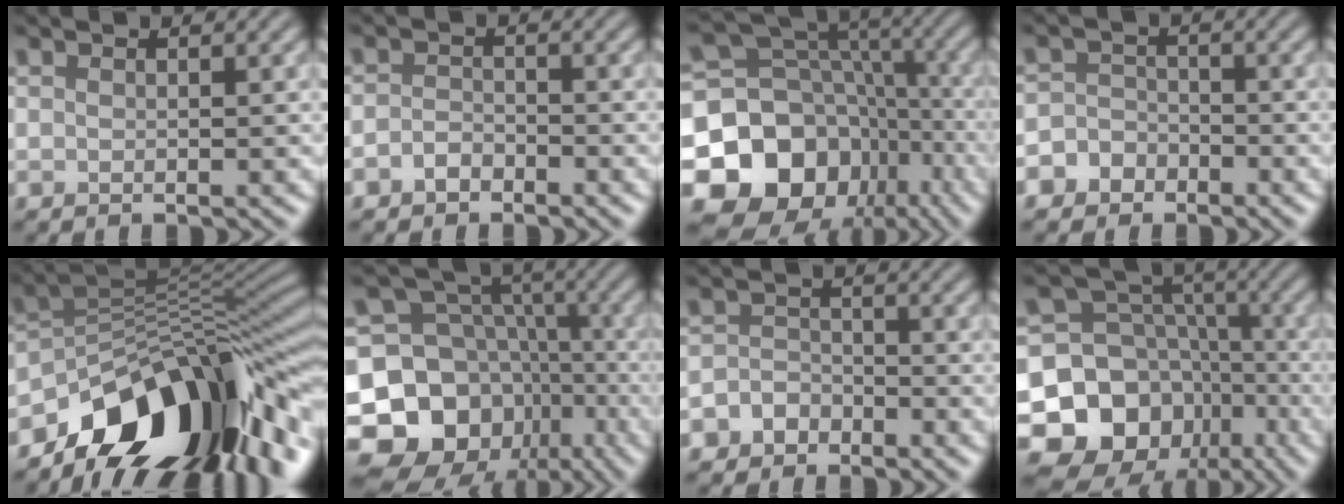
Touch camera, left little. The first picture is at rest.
{"total": 1.6, "force": [-1.1, 1.0, 0.7], "torque": [-0.011, 0.003, -0.024]}
{"total": 14.9, "force": [-6.2, 11.8, 6.6], "torque": [-0.136, 0.016, -0.112]}
{"total": 4.0, "force": [-2.6, 3.0, 0.5], "torque": [0.025, -0.002, -0.059]}
{"total": 13.3, "force": [-8.1, 6.1, 8.6], "torque": [-0.120, 0.016, -0.147]}
{"total": 15.4, "force": [-7.4, 12.0, 6.1], "torque": [-0.116, -0.005, -0.120]}
{"total": 3.1, "force": [-2.1, 2.2, 0.5], "torque": [0.019, 0.004, -0.050]}
{"total": 14.1, "force": [-7.2, 11.3, 4.5], "torque": [-0.090, -0.007, -0.127]}